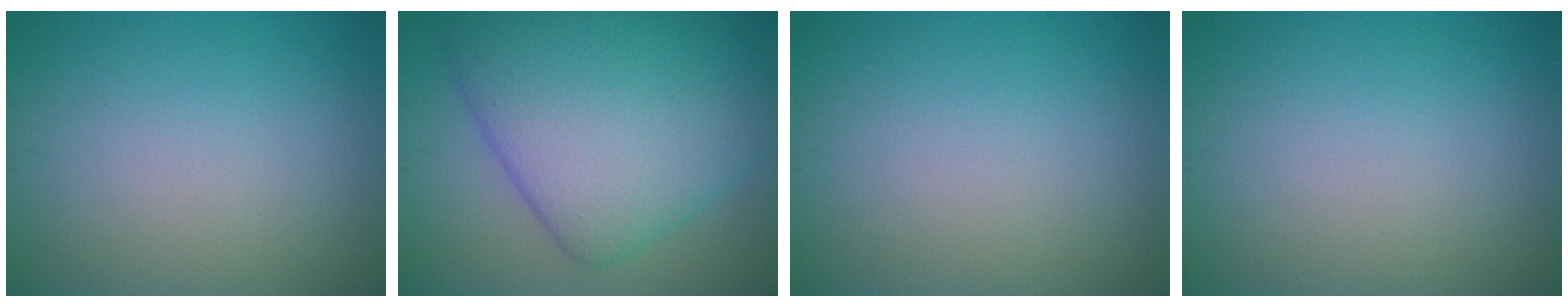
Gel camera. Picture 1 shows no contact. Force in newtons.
{"total": 11.2, "press": 11.2, "slide": 0.2}
{"total": 0.0}
{"total": 0.0}